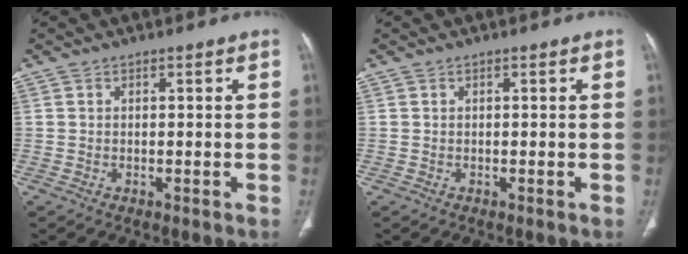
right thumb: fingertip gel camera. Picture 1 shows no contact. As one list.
[{"total": 0.0}]